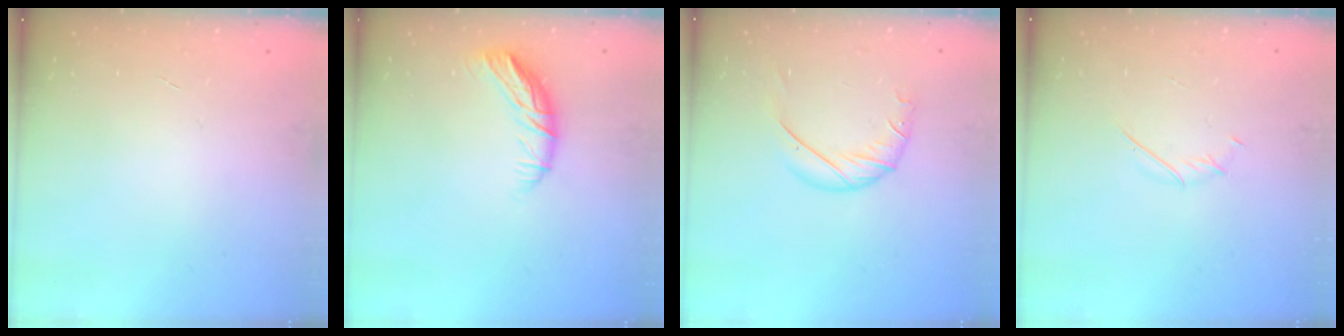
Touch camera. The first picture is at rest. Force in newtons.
{"total": 10.7, "press": 10.5, "slide": 2.0}
{"total": 8.7, "press": 8.7, "slide": 0.6}
{"total": 2.0, "press": 2.0, "slide": 0.6}